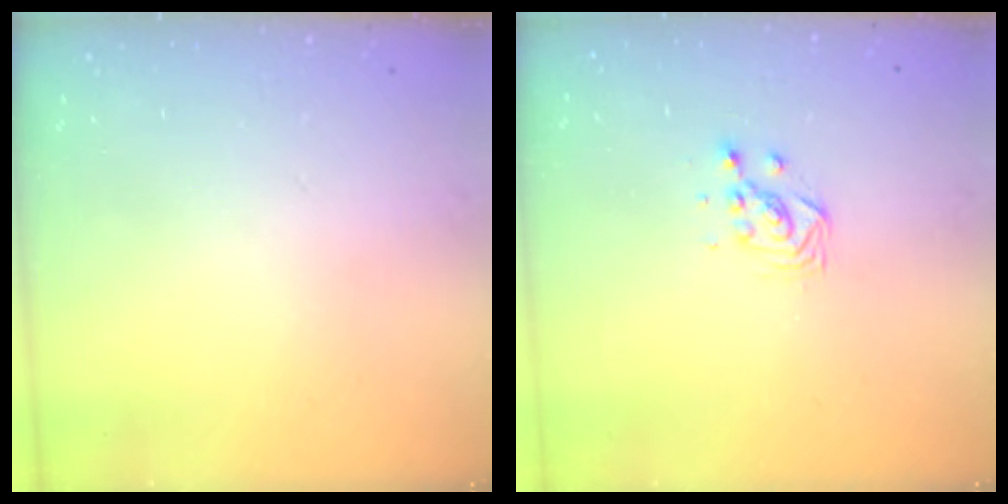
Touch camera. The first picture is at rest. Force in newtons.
{"total": 3.2, "press": 3.1, "slide": 0.3}